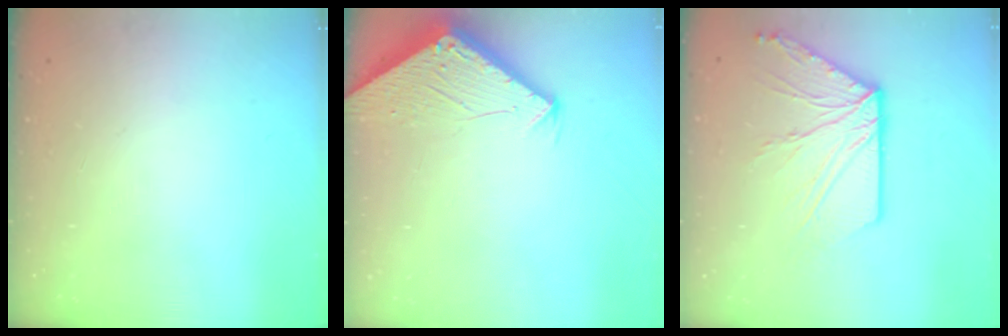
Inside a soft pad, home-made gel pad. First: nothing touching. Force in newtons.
{"total": 2.8, "press": 2.8, "slide": 0.1}
{"total": 12.4, "press": 12.4, "slide": 0.5}